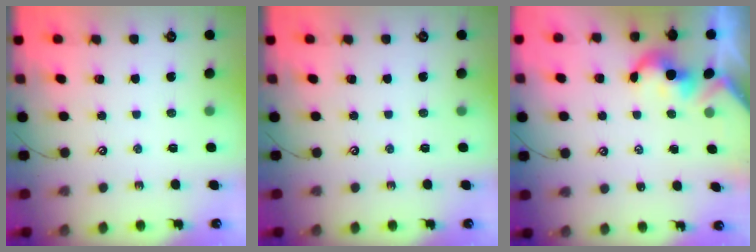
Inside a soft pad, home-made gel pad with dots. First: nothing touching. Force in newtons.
{"total": 0.0}
{"total": 2.1, "press": 2.1, "slide": 0.3}